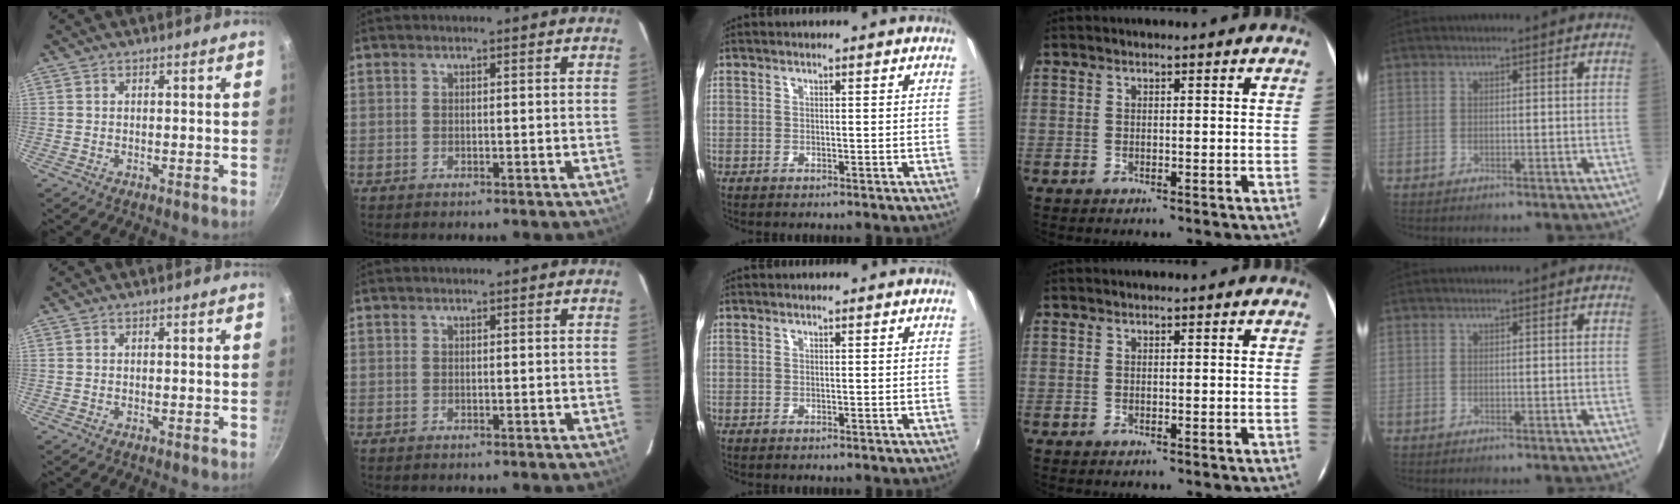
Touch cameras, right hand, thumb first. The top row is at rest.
{}